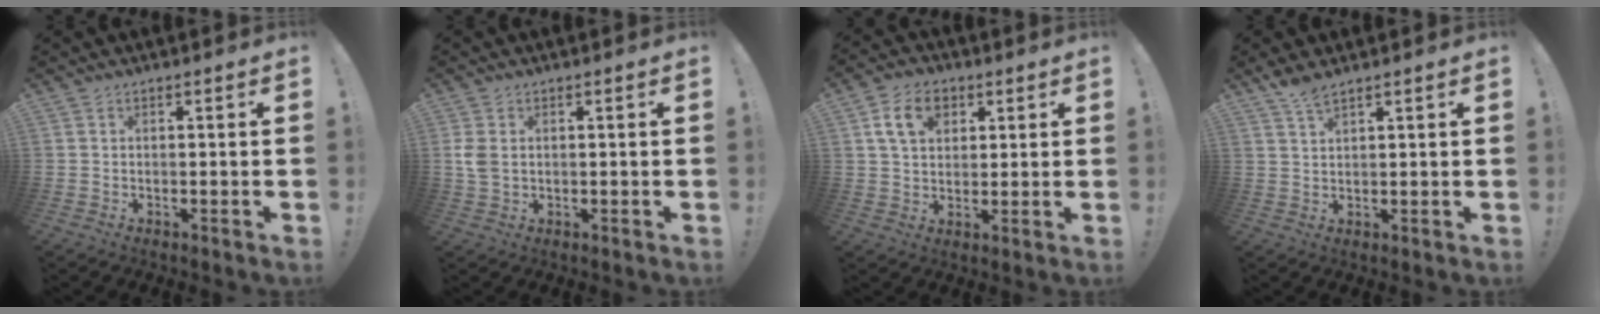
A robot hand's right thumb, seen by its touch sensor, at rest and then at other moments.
{"total": 4.1, "force": [0.8, 2.8, 2.9], "torque": [-0.053, 0.004, 0.017]}
{"total": 9.8, "force": [4.3, 6.7, 5.7], "torque": [-0.087, -0.001, 0.082]}
{"total": 3.6, "force": [2.9, 0.8, 2.0], "torque": [-0.042, -0.014, 0.053]}